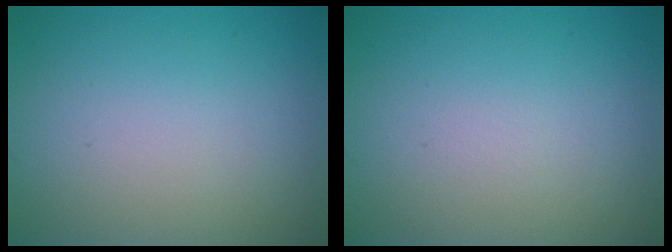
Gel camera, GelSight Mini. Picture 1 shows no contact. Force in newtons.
{"total": 0.0}